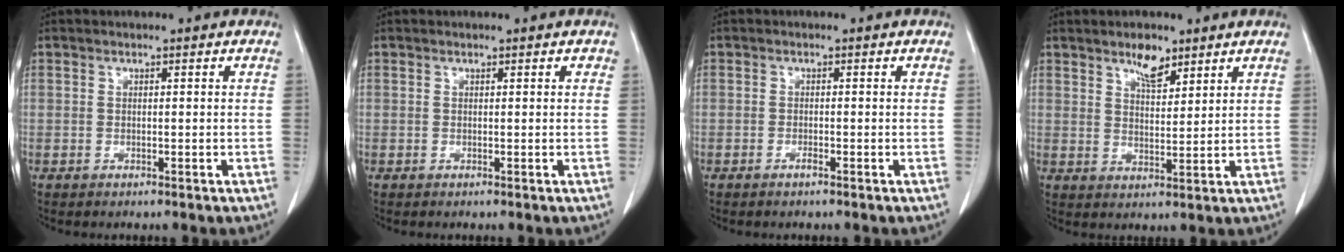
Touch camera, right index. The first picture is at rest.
{"total": 0.0}
{"total": 0.8, "force": [-0.6, 0.1, 0.5], "torque": [-0.010, 0.000, -0.010]}
{"total": 4.5, "force": [3.3, 1.6, 2.6], "torque": [-0.048, 0.000, 0.059]}